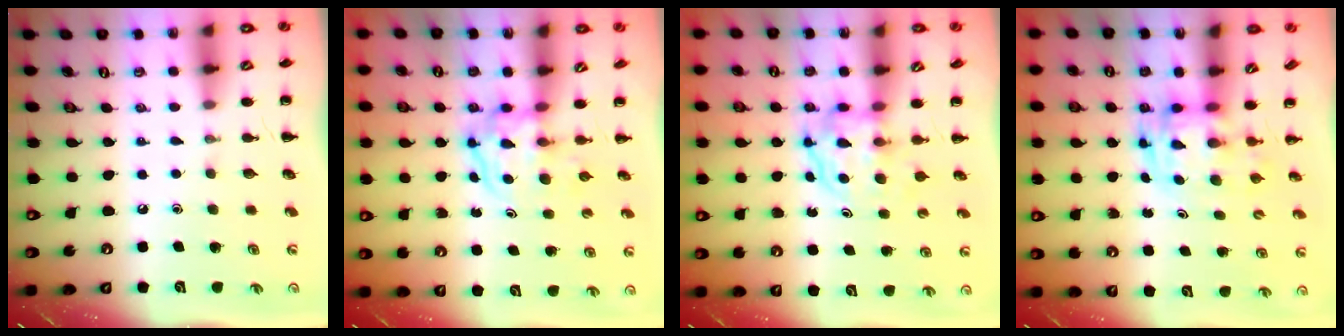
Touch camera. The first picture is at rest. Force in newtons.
{"total": 3.9, "press": 3.9, "slide": 0.4}
{"total": 3.7, "press": 3.7, "slide": 0.2}
{"total": 2.8, "press": 2.8, "slide": 0.6}